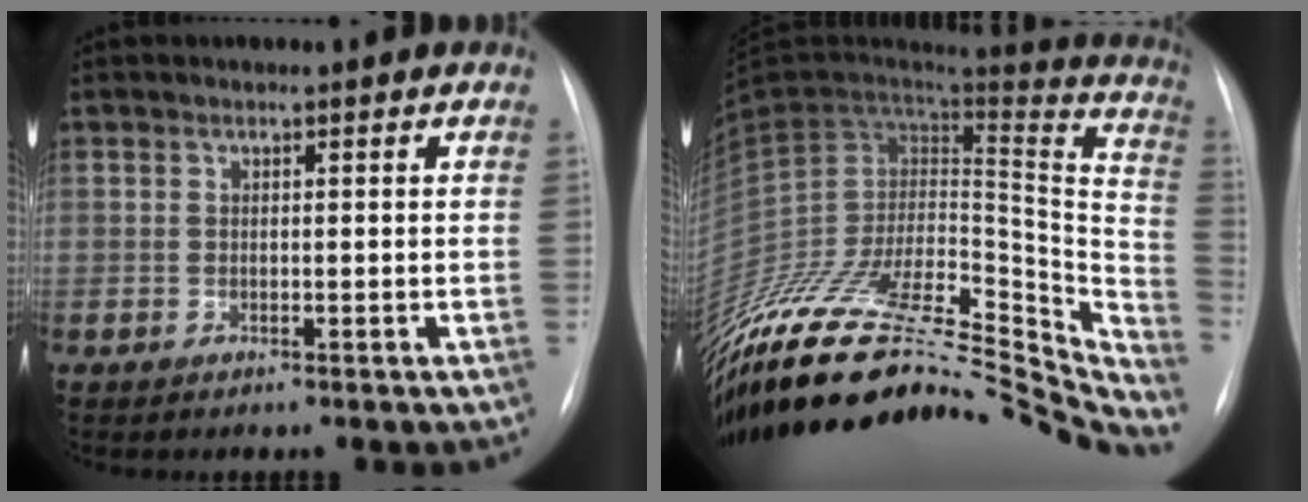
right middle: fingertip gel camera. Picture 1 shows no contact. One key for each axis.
{"total": 43.0, "fx": -36.4, "fy": 13.2, "fz": 18.7, "tx": -0.290, "ty": -0.042, "tz": -0.521}